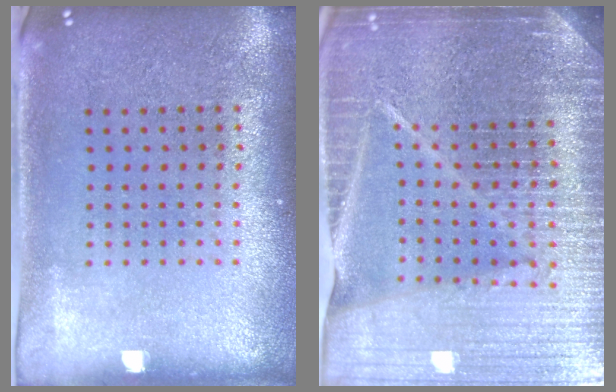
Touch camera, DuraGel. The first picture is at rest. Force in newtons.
{"total": 6.2, "press": 5.4, "slide": 3.1}